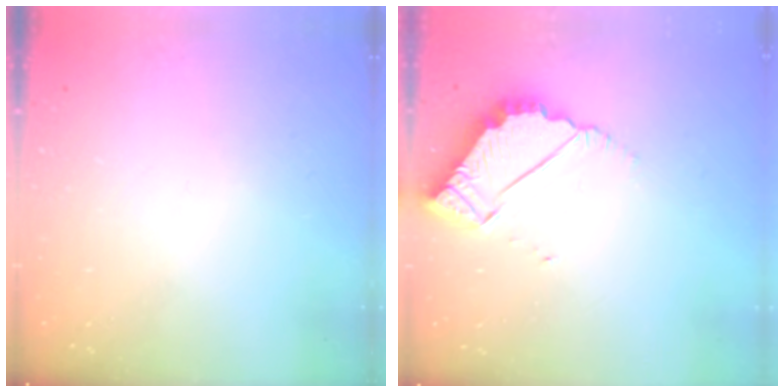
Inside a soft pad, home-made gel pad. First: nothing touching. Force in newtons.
{"total": 6.1, "press": 6.1, "slide": 0.3}